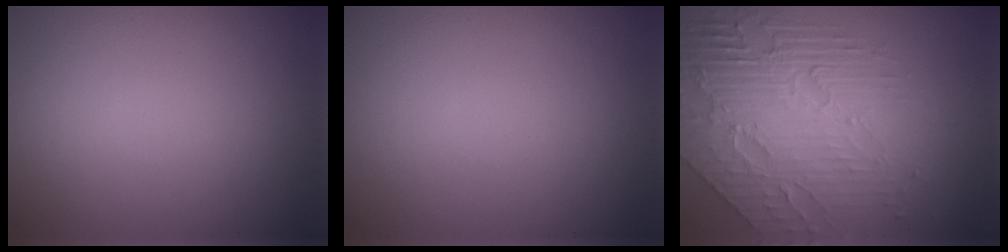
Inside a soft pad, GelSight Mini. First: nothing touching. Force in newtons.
{"total": 0.0}
{"total": 8.4, "press": 5.7, "slide": 6.2}